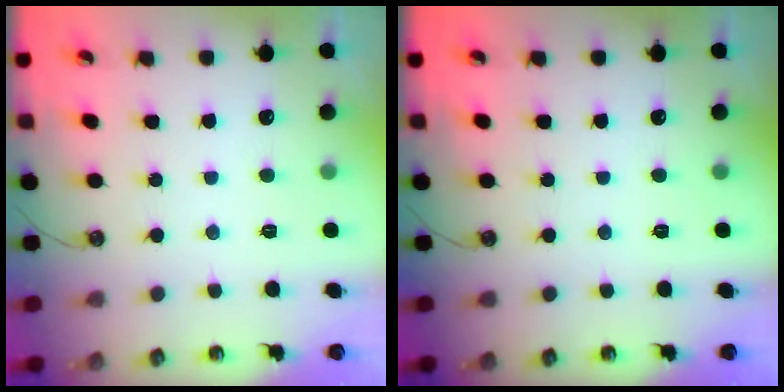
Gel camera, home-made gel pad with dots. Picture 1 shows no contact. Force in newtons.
{"total": 0.0}